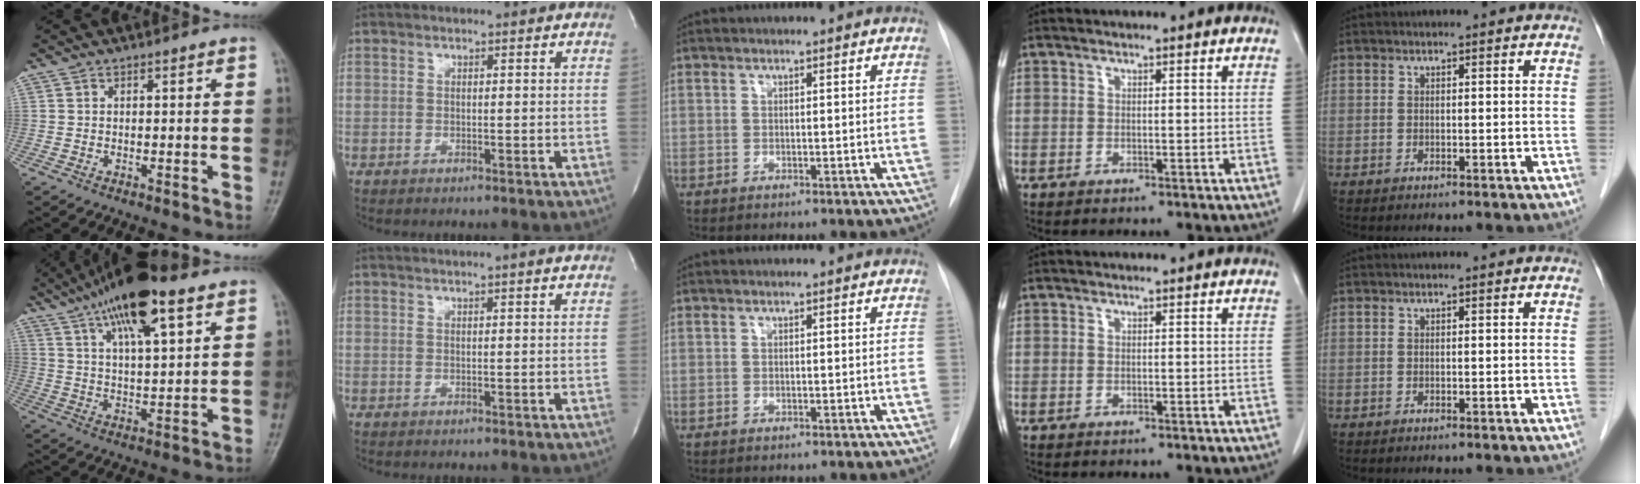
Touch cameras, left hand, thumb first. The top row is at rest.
{"thumb": {"total": 17.0, "force": [10.0, 5.0, 12.8], "torque": [-0.208, -0.015, 0.173]}, "index": {"total": 4.4, "force": [3.7, -0.5, 2.3], "torque": [-0.035, 0.027, 0.052]}}